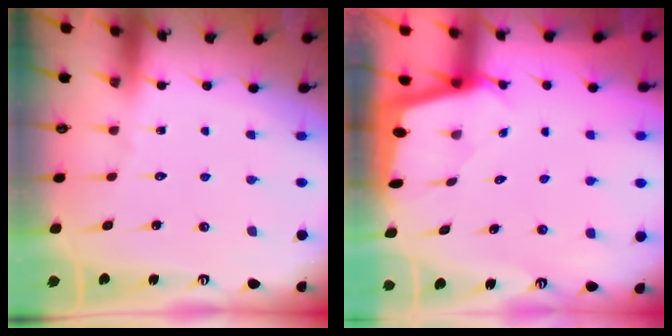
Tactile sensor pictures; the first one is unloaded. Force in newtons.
{"total": 1.6, "press": 1.6, "slide": 0.2}